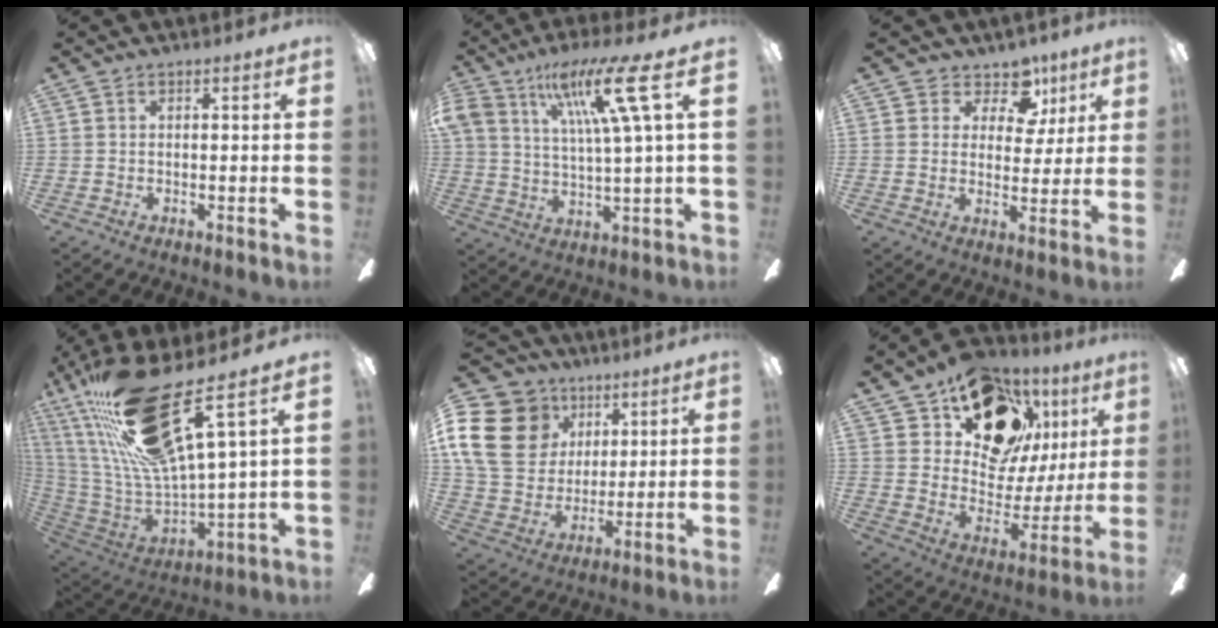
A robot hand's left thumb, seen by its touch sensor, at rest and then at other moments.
{"total": 16.3, "force": [7.8, 3.8, 13.8], "torque": [-0.263, -0.020, 0.117]}
{"total": 8.4, "force": [5.5, 5.6, 2.9], "torque": [-0.047, -0.033, 0.098]}
{"total": 28.5, "force": [15.5, 8.2, 22.5], "torque": [-0.425, -0.089, 0.261]}
{"total": 19.5, "force": [7.3, 15.6, 9.2], "torque": [-0.193, -0.017, 0.141]}
{"total": 19.7, "force": [12.4, 11.9, 9.7], "torque": [-0.149, -0.067, 0.225]}